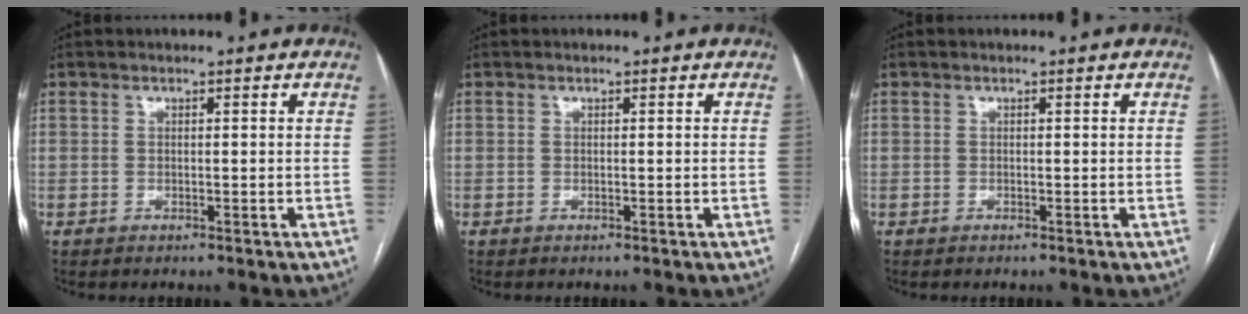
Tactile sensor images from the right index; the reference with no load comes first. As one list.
[{"total": 0.0}, {"total": 0.0}]